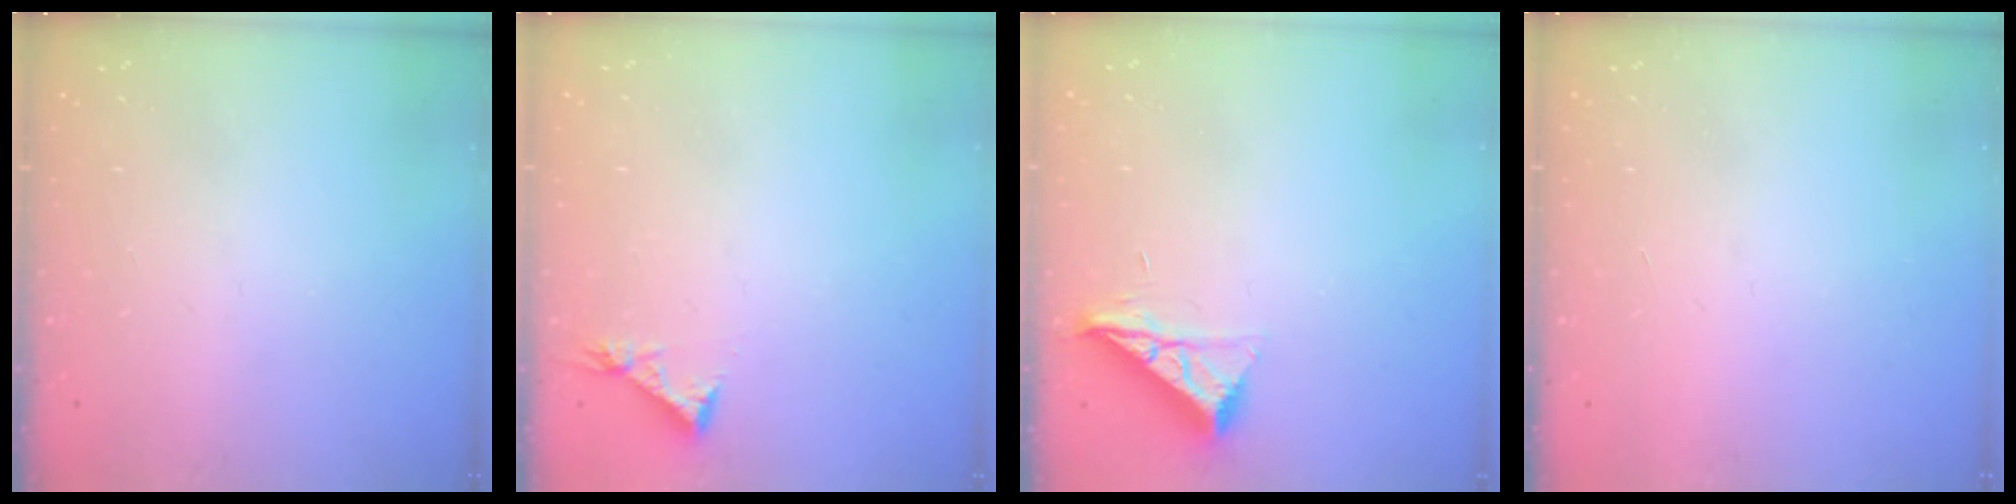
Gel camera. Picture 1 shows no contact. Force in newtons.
{"total": 3.8, "press": 3.7, "slide": 0.4}
{"total": 7.7, "press": 7.7, "slide": 0.3}
{"total": 1.5, "press": 1.5, "slide": 0.1}